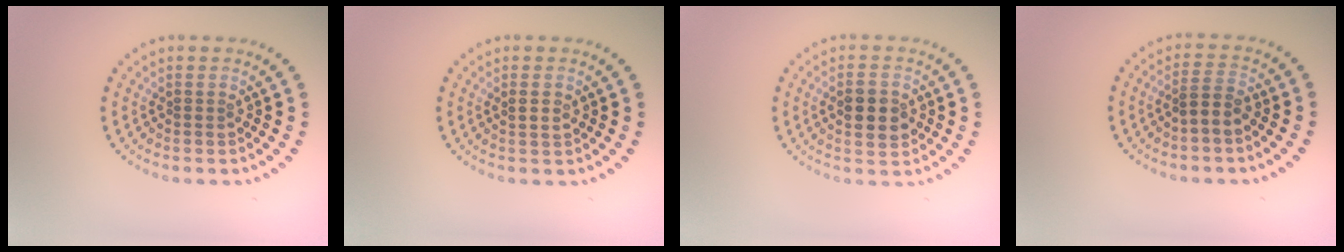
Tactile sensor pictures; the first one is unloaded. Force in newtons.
{"total": 1.1, "press": 1.1, "slide": 0.3}
{"total": 3.8, "press": 3.8, "slide": 0.2}
{"total": 2.0, "press": 1.8, "slide": 0.8}